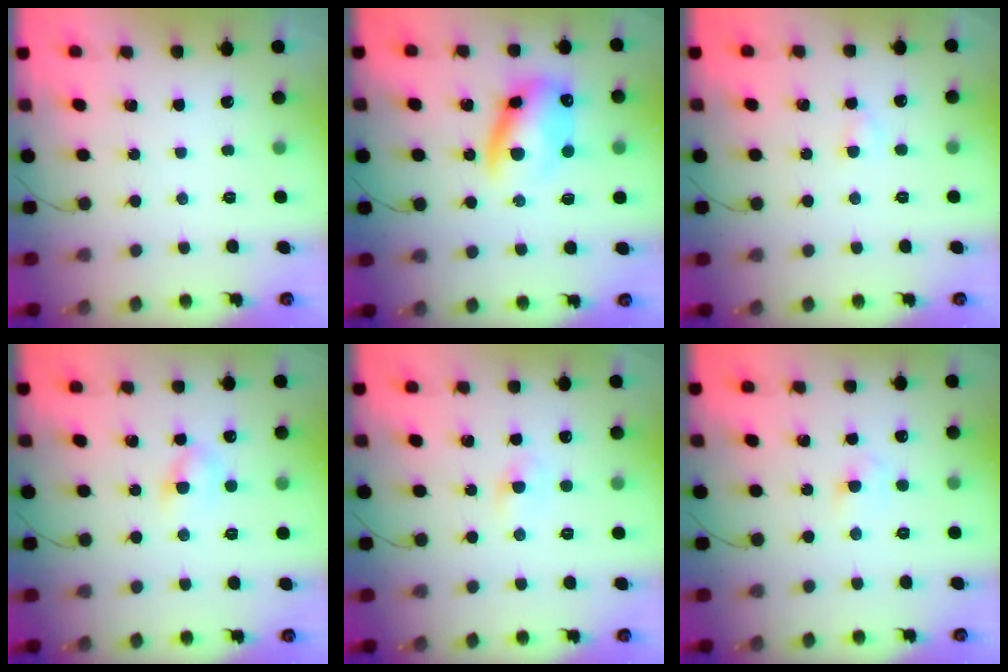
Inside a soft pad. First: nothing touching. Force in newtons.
{"total": 12.5, "press": 12.0, "slide": 3.2}
{"total": 2.7, "press": 2.5, "slide": 1.0}
{"total": 5.0, "press": 4.8, "slide": 1.3}
{"total": 2.2, "press": 1.9, "slide": 1.1}
{"total": 3.4, "press": 3.2, "slide": 1.2}